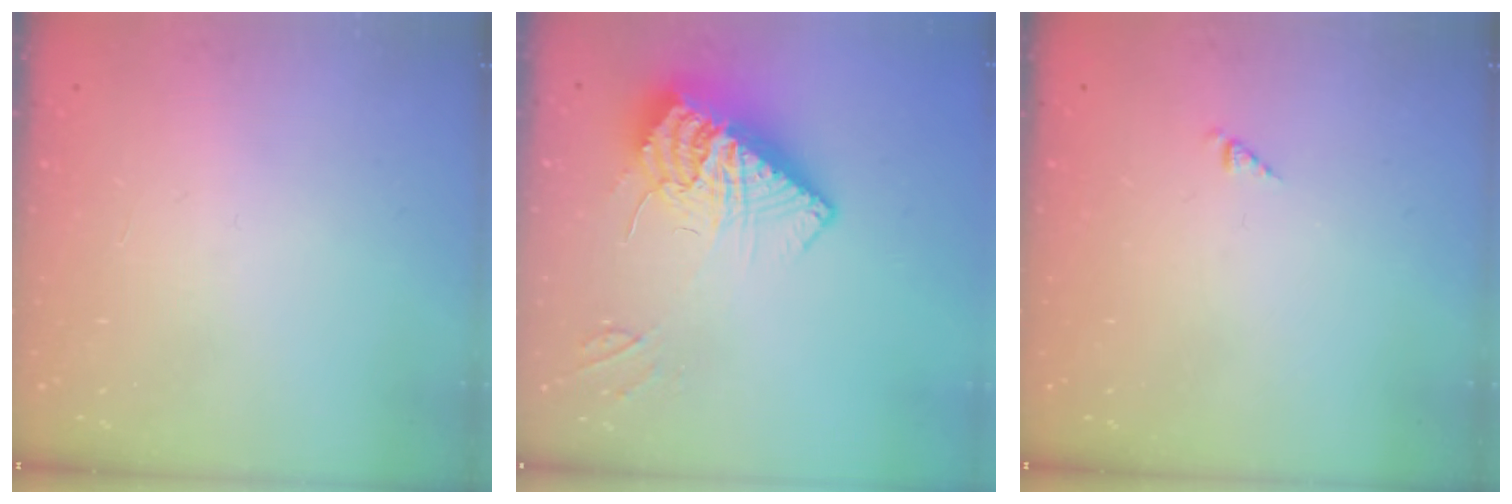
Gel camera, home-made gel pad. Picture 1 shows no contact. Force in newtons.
{"total": 12.0, "press": 11.9, "slide": 1.0}
{"total": 0.8, "press": 0.8, "slide": 0.2}